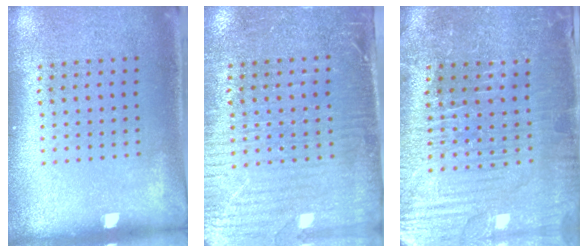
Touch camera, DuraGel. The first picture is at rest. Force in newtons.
{"total": 3.6, "press": 3.2, "slide": 1.7}
{"total": 3.6, "press": 3.6, "slide": 0.4}